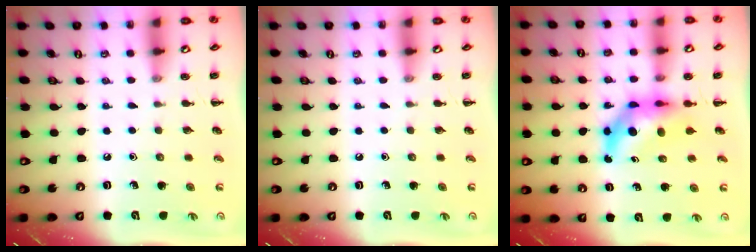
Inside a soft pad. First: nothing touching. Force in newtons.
{"total": 0.0}
{"total": 6.4, "press": 6.1, "slide": 1.9}